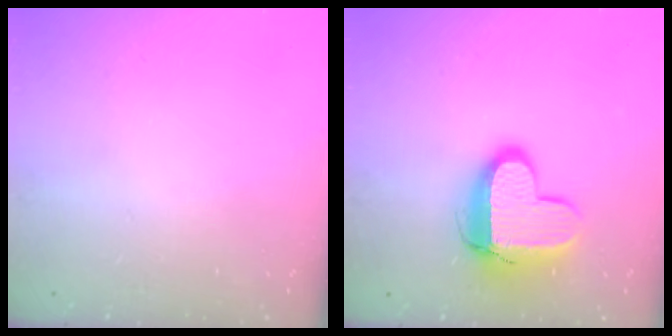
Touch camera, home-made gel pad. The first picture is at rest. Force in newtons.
{"total": 12.5, "press": 12.5, "slide": 1.0}